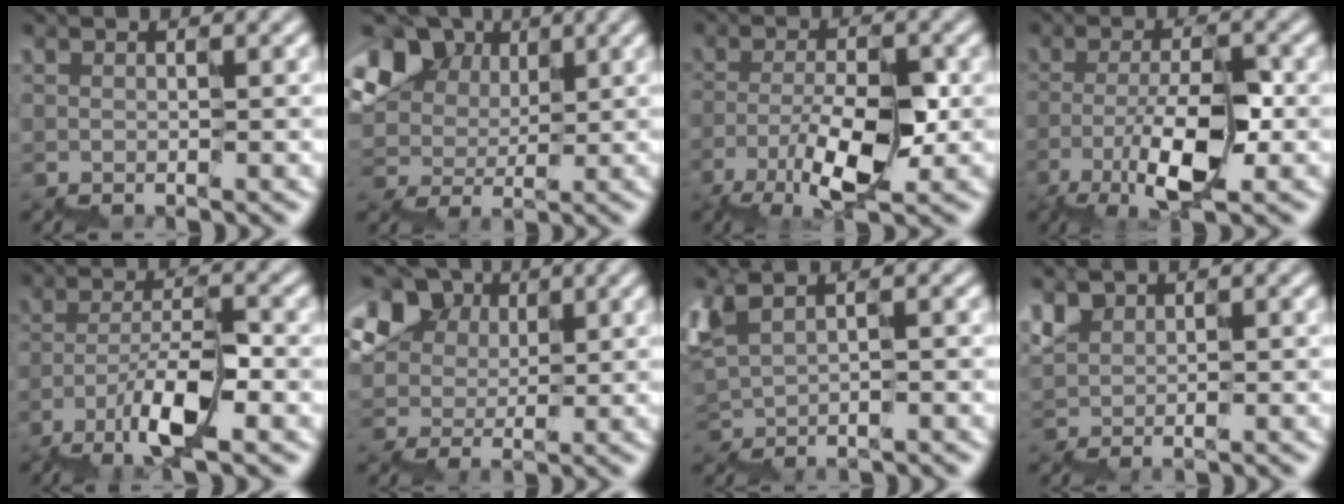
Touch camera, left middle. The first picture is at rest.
{"total": 8.1, "force": [4.0, 5.9, 3.9], "torque": [-0.073, 0.033, 0.059]}
{"total": 5.0, "force": [-2.0, 1.6, 4.3], "torque": [-0.079, 0.006, -0.038]}
{"total": 5.4, "force": [-1.9, 1.6, 4.8], "torque": [-0.086, 0.005, -0.035]}
{"total": 5.2, "force": [-3.3, 1.0, 4.0], "torque": [-0.070, 0.010, -0.065]}
{"total": 7.3, "force": [3.8, 5.5, 2.9], "torque": [-0.060, 0.037, 0.050]}
{"total": 2.4, "force": [0.4, 1.1, 2.1], "torque": [-0.060, 0.002, 0.008]}
{"total": 2.1, "force": [0.9, 1.6, 1.0], "torque": [-0.020, 0.004, 0.011]}